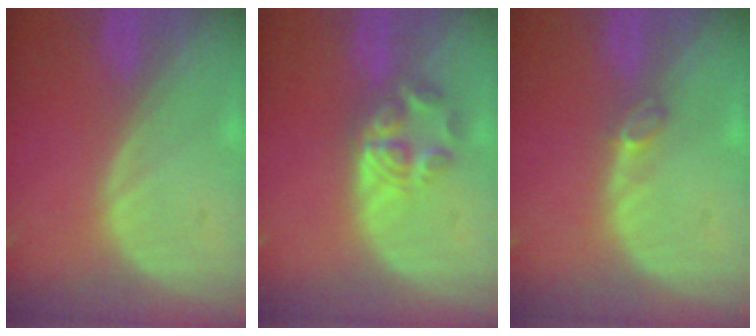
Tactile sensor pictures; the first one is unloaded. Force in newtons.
{"total": 5.7, "press": 4.8, "slide": 3.2}
{"total": 1.7, "press": 1.7, "slide": 0.4}